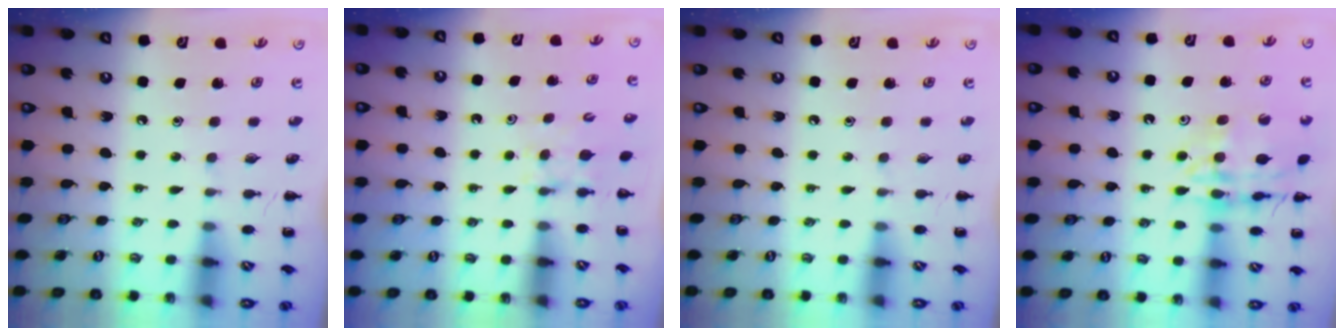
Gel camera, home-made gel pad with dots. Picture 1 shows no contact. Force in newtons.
{"total": 3.9, "press": 3.5, "slide": 1.5}
{"total": 0.0}
{"total": 15.6, "press": 15.5, "slide": 1.3}